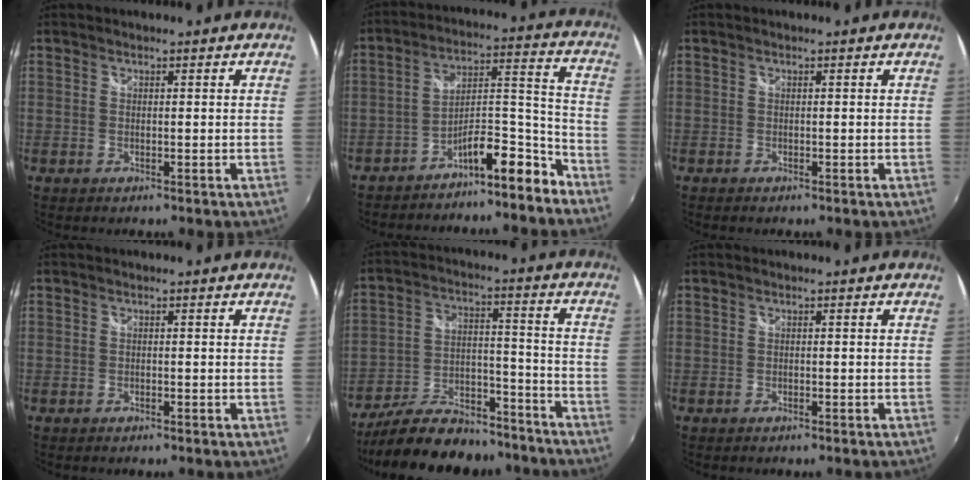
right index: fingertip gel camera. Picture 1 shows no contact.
{"total": 10.4, "force": [-8.7, 1.8, 5.4], "torque": [-0.082, 0.053, -0.136]}
{"total": 0.6, "force": [-0.5, 0.2, 0.2], "torque": [-0.008, -0.003, -0.011]}
{"total": 0.7, "force": [-0.6, 0.2, 0.3], "torque": [-0.006, 0.000, -0.010]}
{"total": 22.3, "force": [-18.6, 8.2, 9.4], "torque": [-0.180, 0.020, -0.260]}
{"total": 1.0, "force": [-0.9, 0.2, 0.5], "torque": [-0.012, -0.002, -0.014]}